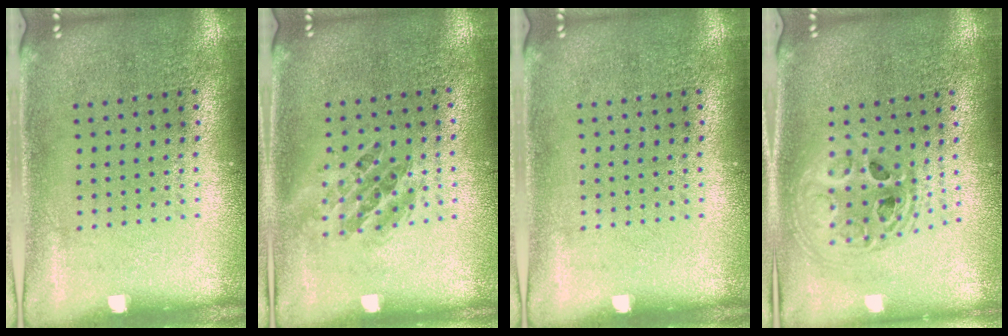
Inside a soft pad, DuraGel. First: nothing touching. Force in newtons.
{"total": 0.9, "press": 0.8, "slide": 0.4}
{"total": 0.0}
{"total": 2.0, "press": 1.6, "slide": 1.2}